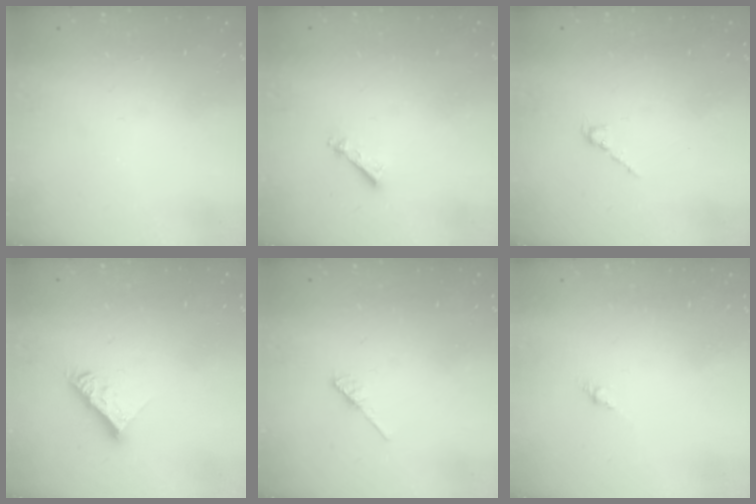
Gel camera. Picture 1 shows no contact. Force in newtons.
{"total": 3.4, "press": 3.4, "slide": 0.4}
{"total": 1.3, "press": 1.2, "slide": 0.5}
{"total": 8.9, "press": 8.9, "slide": 0.7}
{"total": 3.7, "press": 3.7, "slide": 0.3}
{"total": 1.5, "press": 1.4, "slide": 0.6}